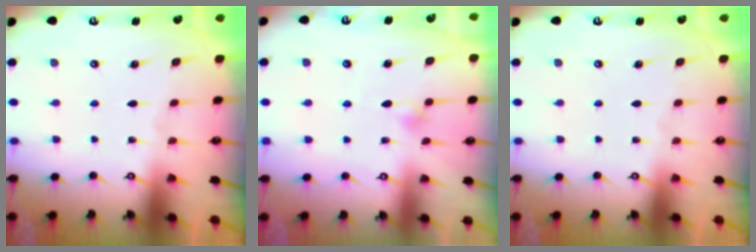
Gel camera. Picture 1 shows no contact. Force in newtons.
{"total": 5.5, "press": 5.3, "slide": 1.5}
{"total": 0.0}